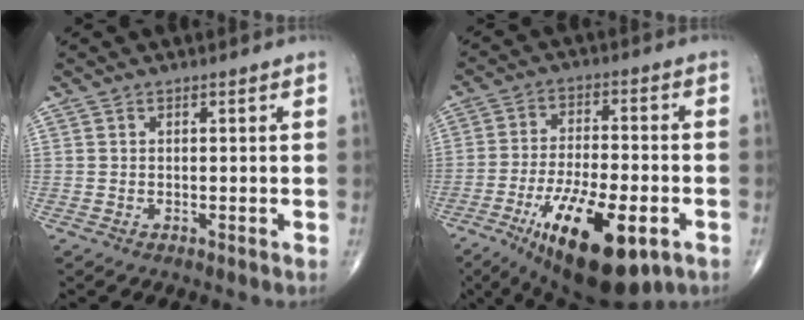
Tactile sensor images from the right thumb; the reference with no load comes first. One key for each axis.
{"total": 19.5, "fx": -8.5, "fy": 7.3, "fz": 16.0, "tx": -0.263, "ty": 0.013, "tz": -0.123}